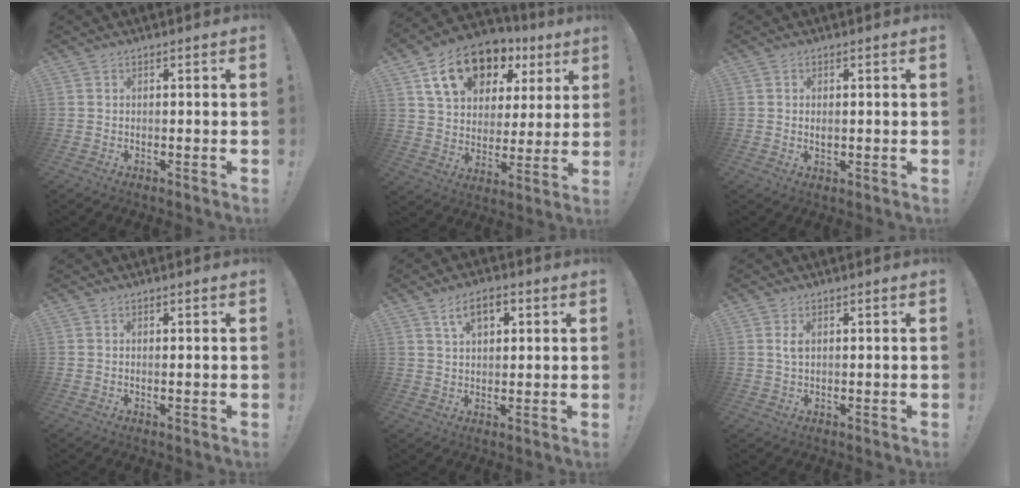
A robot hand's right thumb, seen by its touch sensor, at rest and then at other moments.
{"total": 18.6, "force": [10.1, 12.0, 10.0], "torque": [-0.156, -0.042, 0.188]}
{"total": 1.1, "force": [0.3, 0.7, 0.8], "torque": [-0.015, 0.001, 0.005]}
{"total": 0.7, "force": [0.4, 0.0, 0.6], "torque": [-0.002, -0.004, 0.004]}
{"total": 7.3, "force": [3.1, 4.0, 5.2], "torque": [-0.078, 0.001, 0.054]}
{"total": 2.3, "force": [0.8, 1.0, 1.9], "torque": [-0.032, -0.001, 0.013]}